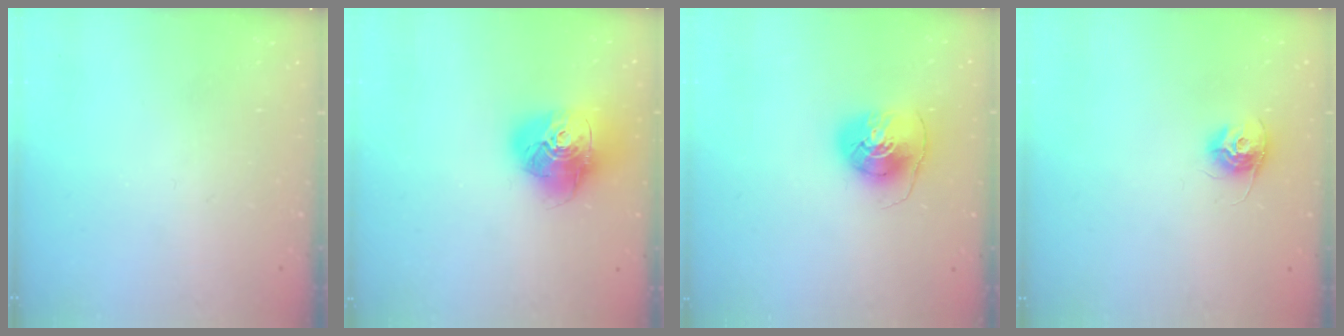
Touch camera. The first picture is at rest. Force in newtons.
{"total": 17.1, "press": 17.0, "slide": 2.2}
{"total": 8.5, "press": 8.4, "slide": 1.3}
{"total": 10.3, "press": 10.3, "slide": 0.5}